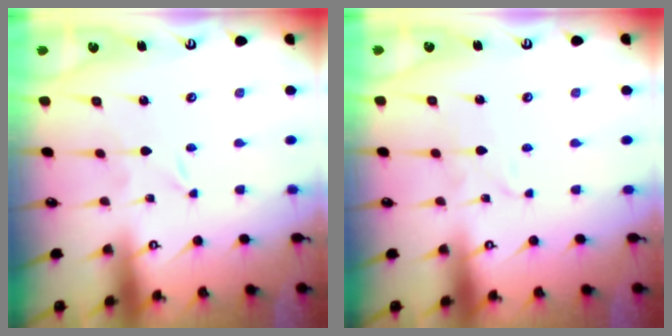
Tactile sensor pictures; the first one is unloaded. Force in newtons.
{"total": 2.1, "press": 2.1, "slide": 0.3}